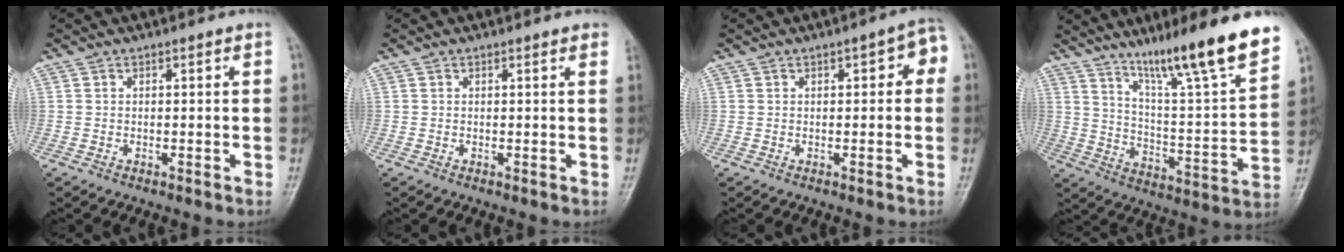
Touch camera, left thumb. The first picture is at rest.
{"total": 1.7, "force": [1.4, 0.4, 1.0], "torque": [-0.008, 0.002, 0.008]}
{"total": 4.5, "force": [1.1, 2.2, 3.8], "torque": [-0.027, 0.012, 0.003]}
{"total": 20.3, "force": [14.3, 1.6, 14.3], "torque": [-0.195, -0.071, 0.234]}